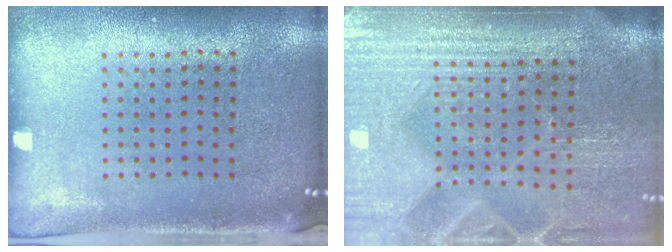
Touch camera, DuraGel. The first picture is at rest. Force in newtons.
{"total": 4.7, "press": 4.2, "slide": 2.1}